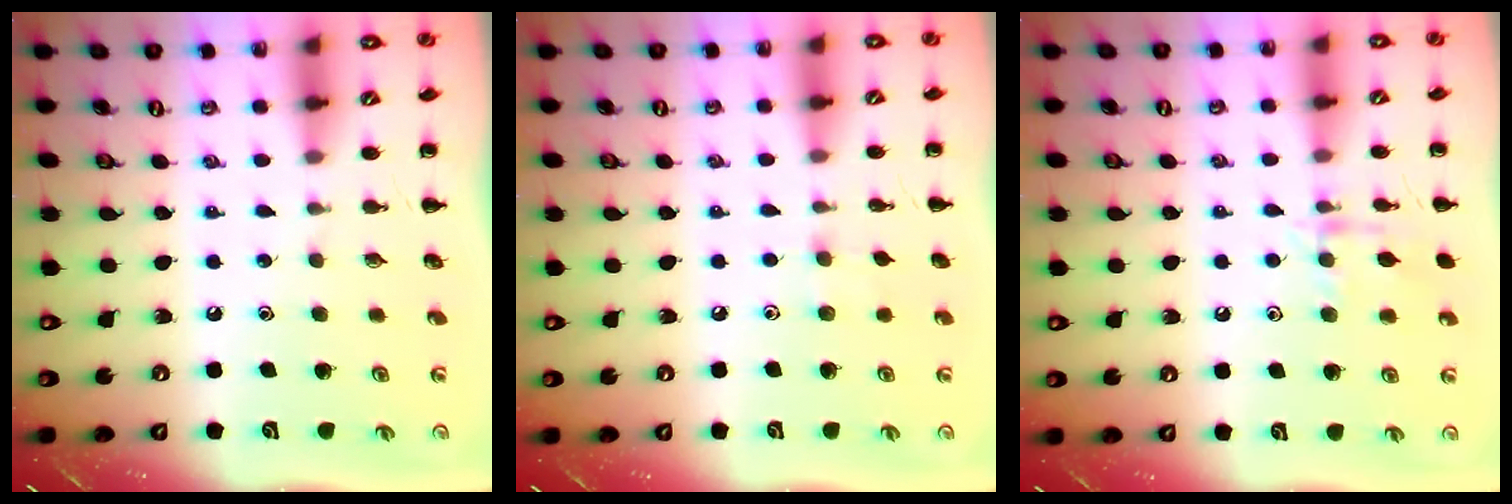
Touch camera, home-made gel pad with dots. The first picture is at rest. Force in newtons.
{"total": 4.6, "press": 4.4, "slide": 1.5}
{"total": 8.5, "press": 8.5, "slide": 0.9}